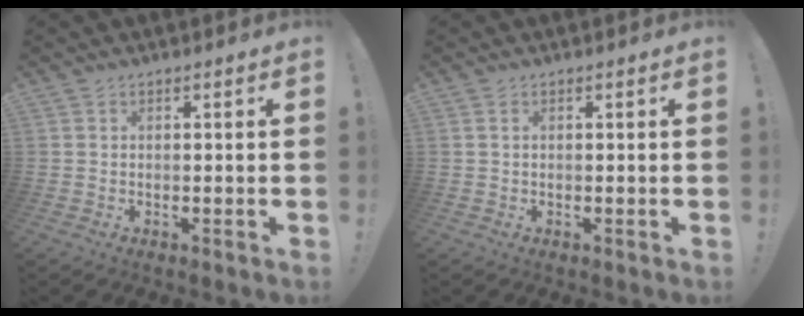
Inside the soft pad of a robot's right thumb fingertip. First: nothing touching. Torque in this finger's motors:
{"motor_torque": [-0.27, 0.12, 0.03, -0.05, 0.03]}